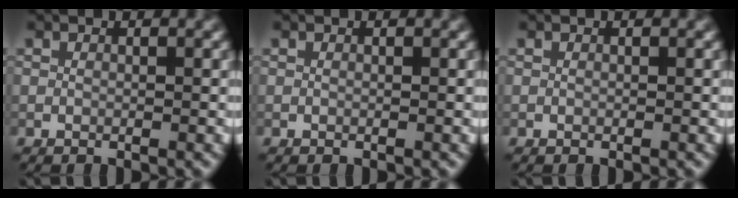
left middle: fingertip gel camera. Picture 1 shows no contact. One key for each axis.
{"total": 0.0}
{"total": 0.0}